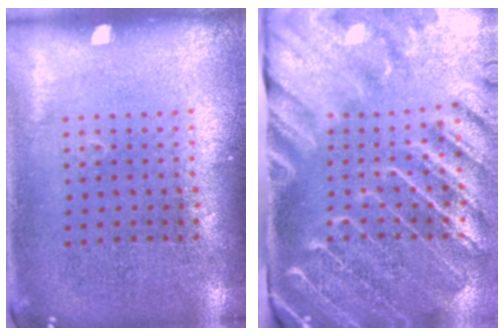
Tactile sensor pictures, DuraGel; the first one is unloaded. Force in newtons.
{"total": 4.1, "press": 3.4, "slide": 2.4}